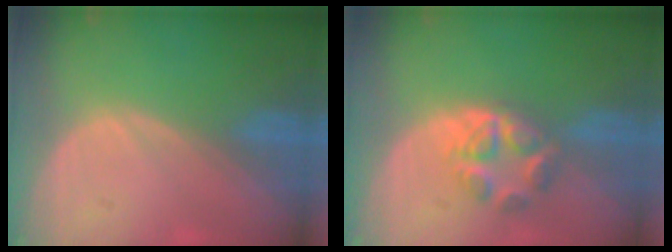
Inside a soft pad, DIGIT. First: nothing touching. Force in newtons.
{"total": 5.4, "press": 5.2, "slide": 1.5}